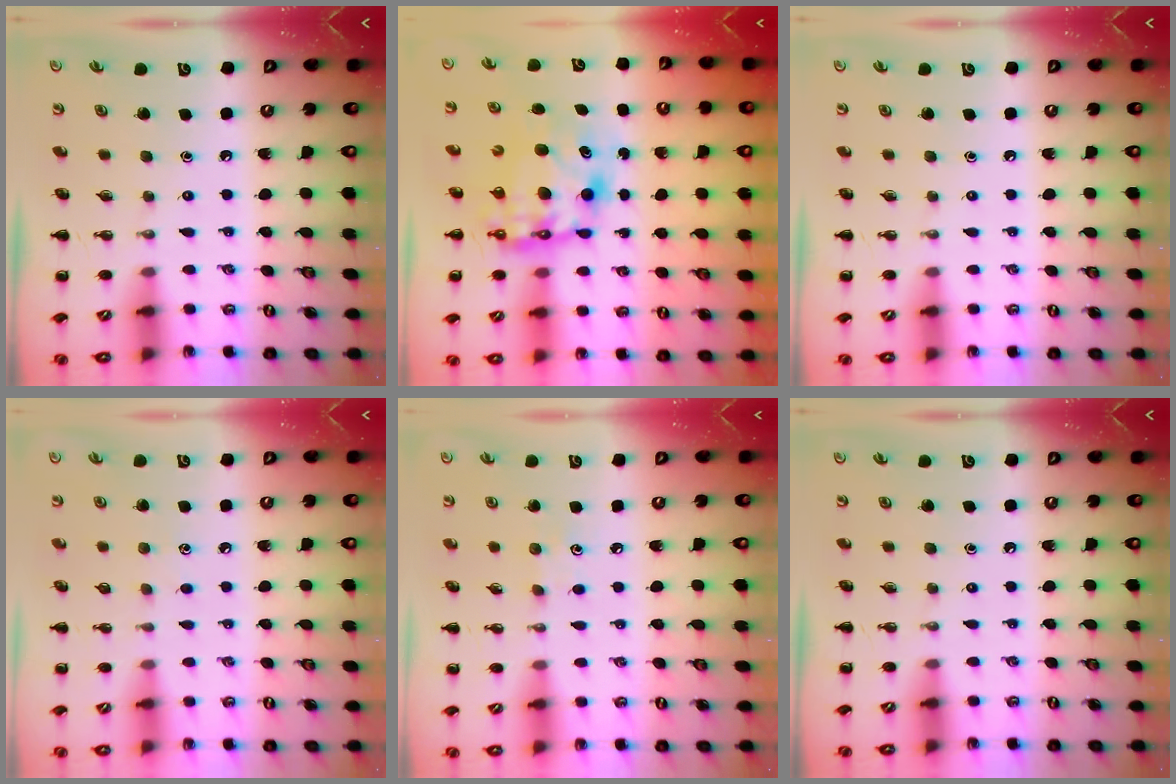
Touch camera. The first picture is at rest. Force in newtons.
{"total": 8.5, "press": 8.2, "slide": 2.2}
{"total": 0.0}
{"total": 3.6, "press": 3.5, "slide": 0.8}
{"total": 5.4, "press": 5.2, "slide": 1.7}
{"total": 0.0}